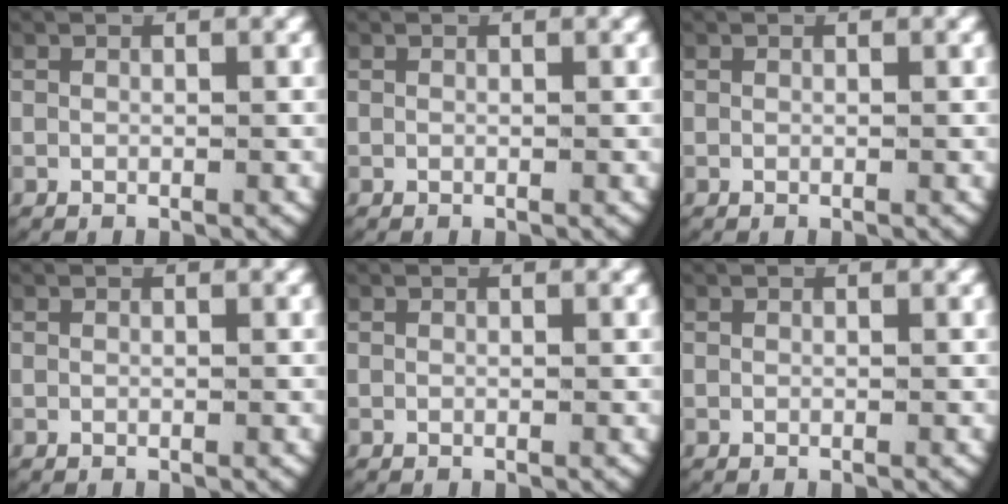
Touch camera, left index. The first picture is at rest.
{"total": 0.0}
{"total": 0.0}
{"total": 0.0}
{"total": 0.0}
{"total": 0.0}